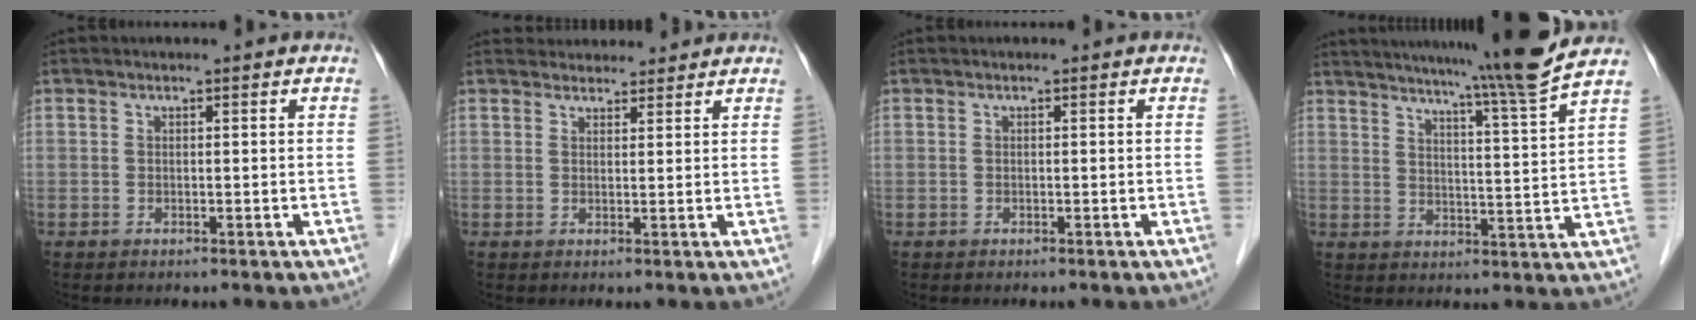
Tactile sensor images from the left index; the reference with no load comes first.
{"total": 5.0, "force": [4.8, 1.4, 0.3], "torque": [0.000, 0.022, 0.065]}
{"total": 0.0}
{"total": 14.0, "force": [12.0, -3.1, 6.5], "torque": [-0.106, -0.044, 0.160]}